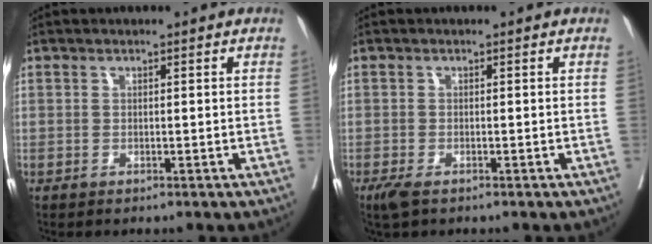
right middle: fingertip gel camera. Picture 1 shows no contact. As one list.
[{"total": 2.3, "force": [-1.5, 0.7, 1.5], "torque": [-0.035, -0.008, -0.026]}]